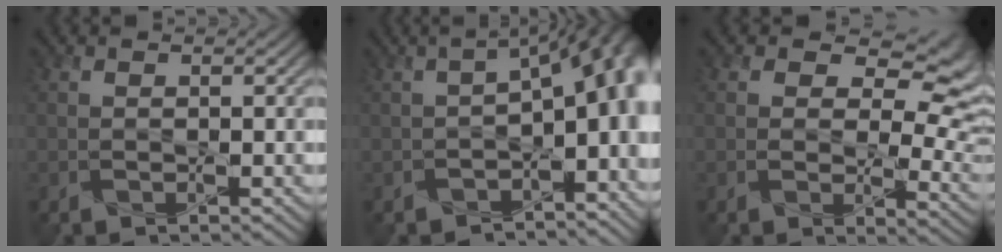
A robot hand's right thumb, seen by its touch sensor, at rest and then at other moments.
{"total": 13.6, "force": [-2.8, 7.5, 10.9], "torque": [-0.127, -0.037, -0.008]}
{"total": 10.9, "force": [3.3, 6.7, 7.9], "torque": [-0.108, -0.014, 0.060]}